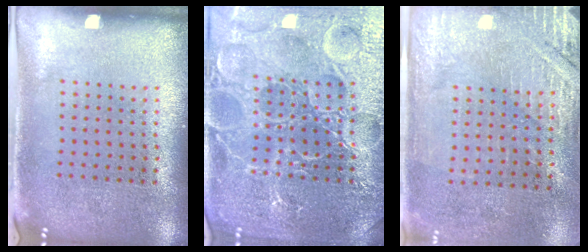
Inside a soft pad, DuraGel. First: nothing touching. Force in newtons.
{"total": 5.7, "press": 5.7, "slide": 0.7}
{"total": 2.9, "press": 2.7, "slide": 1.1}